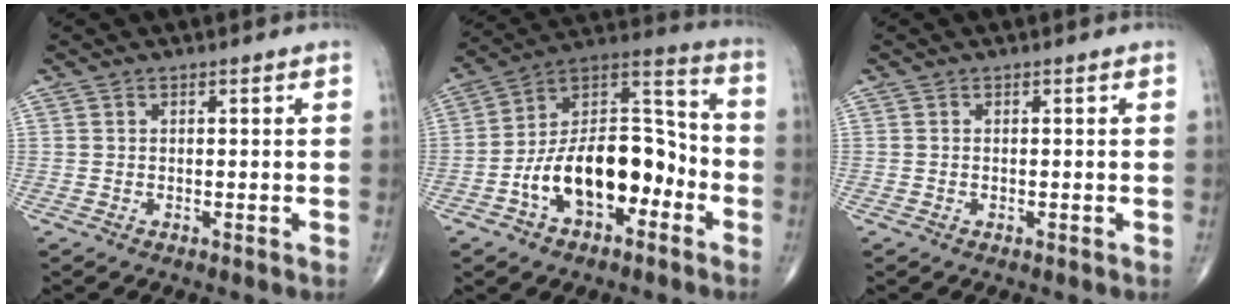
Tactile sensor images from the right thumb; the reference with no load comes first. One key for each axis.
{"total": 18.9, "fx": -6.3, "fy": 10.7, "fz": 14.2, "tx": -0.204, "ty": 0.071, "tz": -0.107}
{"total": 0.0}